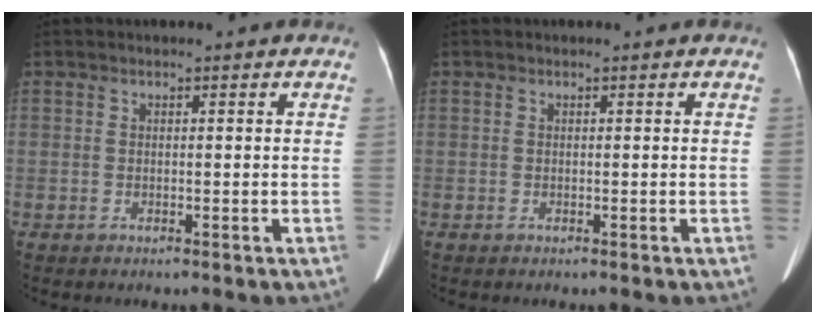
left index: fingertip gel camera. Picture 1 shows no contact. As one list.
[{"total": 0.0}]